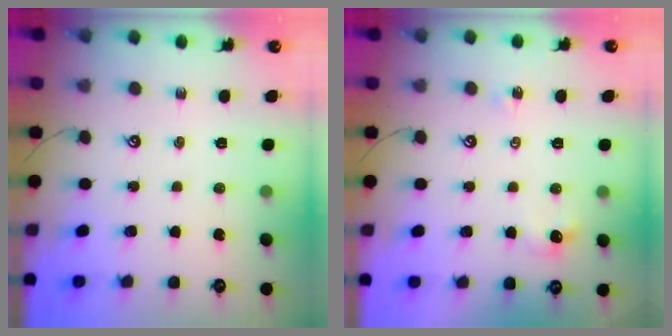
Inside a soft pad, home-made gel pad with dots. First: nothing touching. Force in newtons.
{"total": 3.7, "press": 3.7, "slide": 0.7}